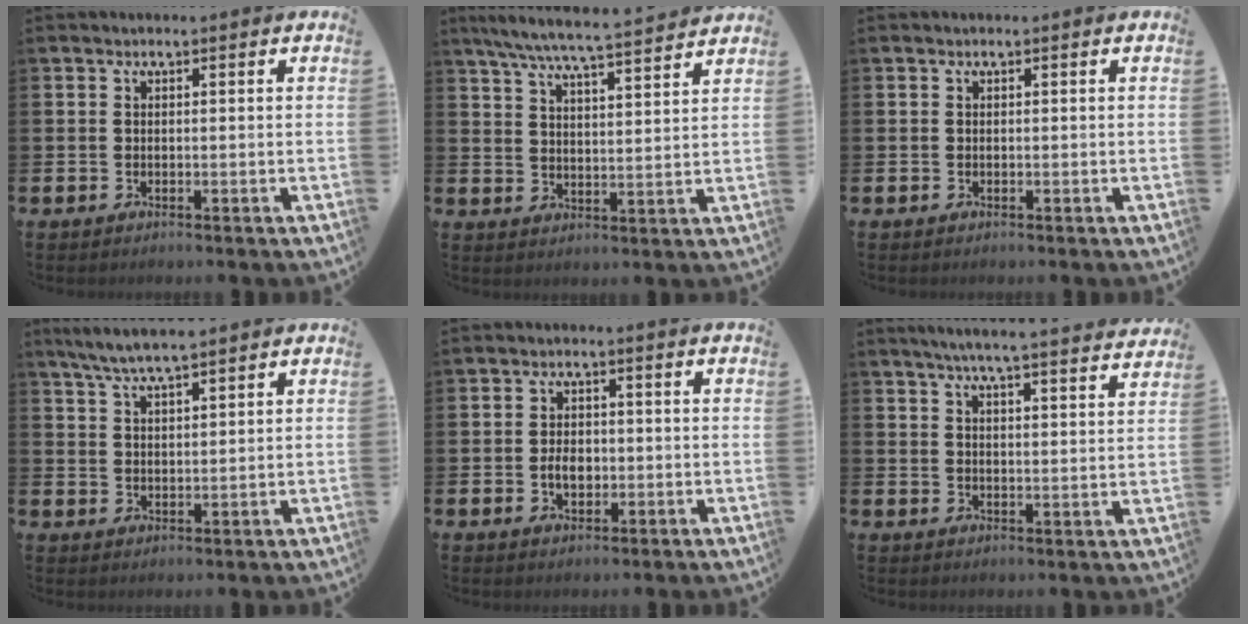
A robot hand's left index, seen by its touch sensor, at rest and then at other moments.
{"total": 7.2, "force": [6.6, 0.0, 2.7], "torque": [-0.068, -0.044, 0.115]}
{"total": 0.0}
{"total": 5.5, "force": [5.0, 0.5, 2.3], "torque": [-0.056, -0.013, 0.089]}
{"total": 3.2, "force": [-0.6, 2.1, 2.3], "torque": [-0.027, -0.002, -0.017]}
{"total": 5.7, "force": [5.5, -0.4, 1.7], "torque": [-0.047, -0.032, 0.094]}